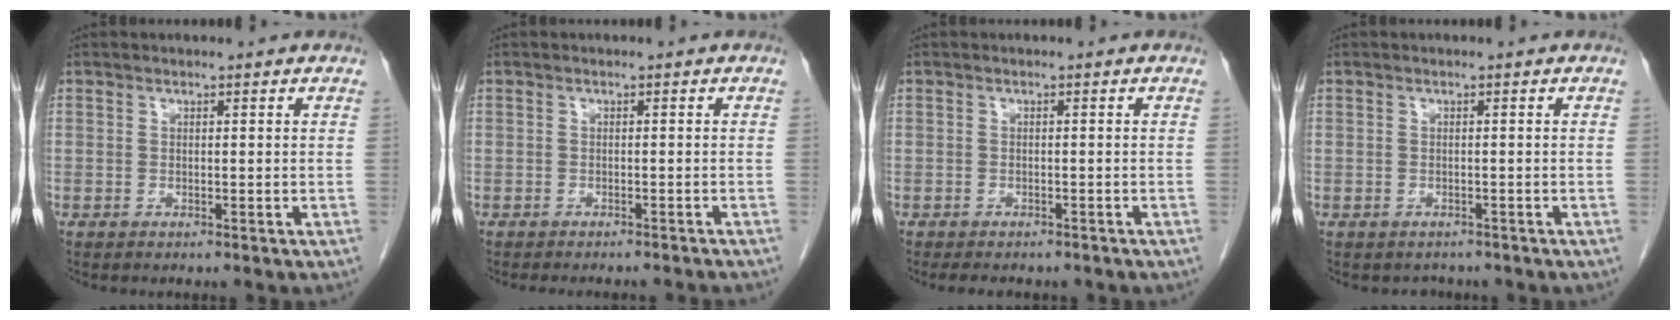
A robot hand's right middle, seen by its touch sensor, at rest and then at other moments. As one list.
[{"total": 7.8, "force": [-7.1, 0.7, 3.0], "torque": [-0.026, -0.012, -0.080]}, {"total": 6.0, "force": [-5.0, 2.0, 2.6], "torque": [-0.032, -0.005, -0.057]}, {"total": 1.7, "force": [-1.4, 0.9, 0.0], "torque": [-0.005, 0.000, -0.019]}]